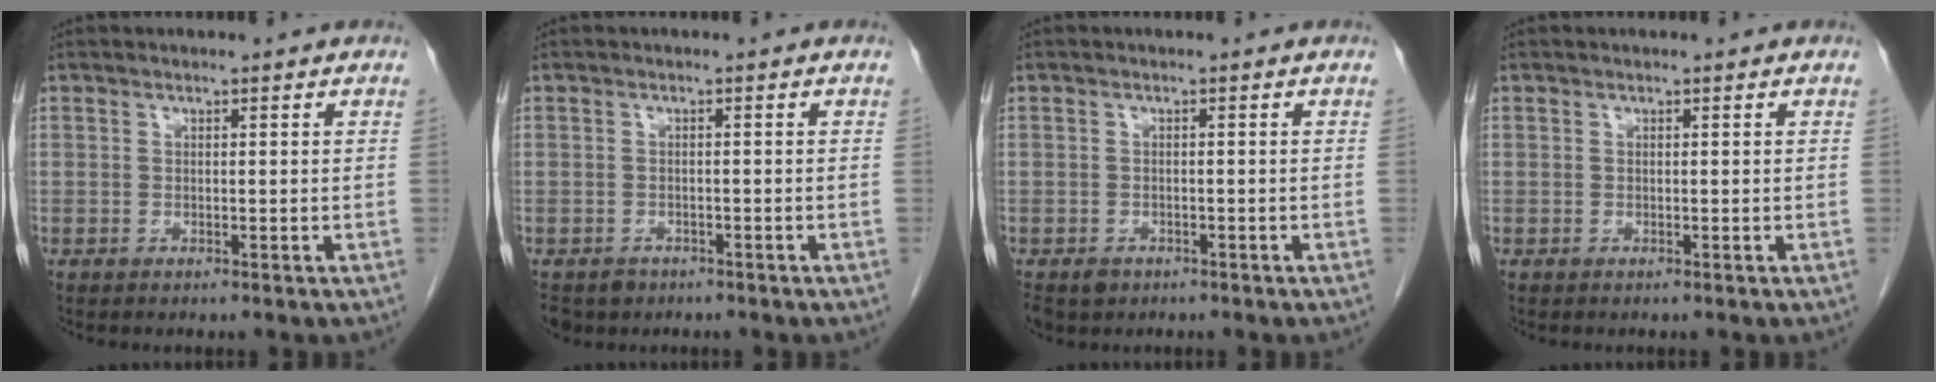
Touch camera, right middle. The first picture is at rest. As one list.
[{"total": 4.0, "force": [-2.8, 2.9, 0.7], "torque": [-0.011, 0.001, -0.042]}, {"total": 3.9, "force": [-2.4, 2.9, 1.0], "torque": [-0.020, 0.000, -0.036]}, {"total": 0.0}]